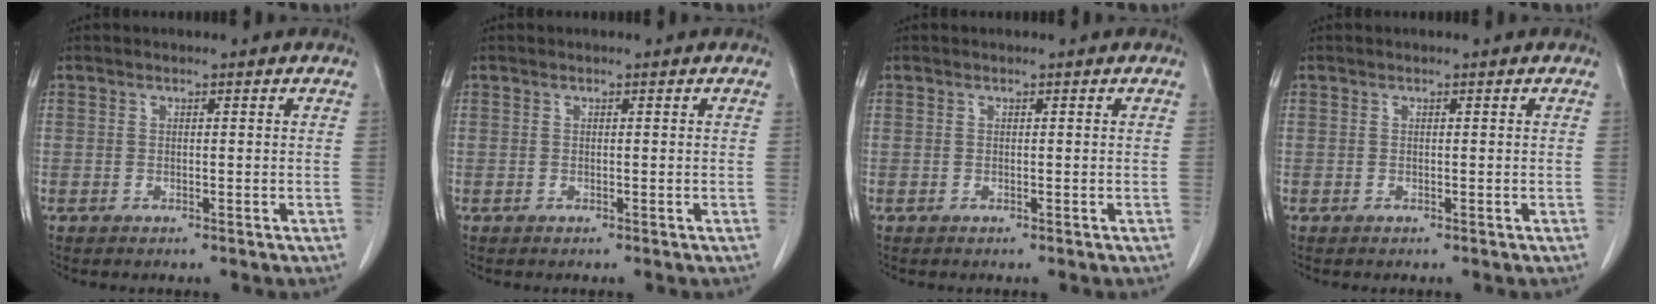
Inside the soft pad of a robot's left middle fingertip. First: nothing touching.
{"total": 0.0}
{"total": 0.0}
{"total": 0.0}